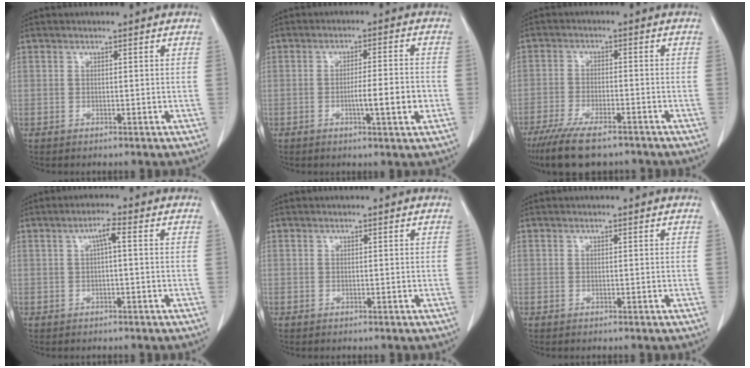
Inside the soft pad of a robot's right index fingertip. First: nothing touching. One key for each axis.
{"total": 7.0, "fx": -1.8, "fy": 0.8, "fz": 6.7, "tx": -0.104, "ty": 0.003, "tz": -0.026}
{"total": 11.9, "fx": -8.8, "fy": 3.5, "fz": 7.1, "tx": -0.127, "ty": -0.022, "tz": -0.144}
{"total": 3.0, "fx": 0.6, "fy": 0.6, "fz": 2.9, "tx": -0.056, "ty": 0.010, "tz": 0.012}
{"total": 0.0}
{"total": 0.0}